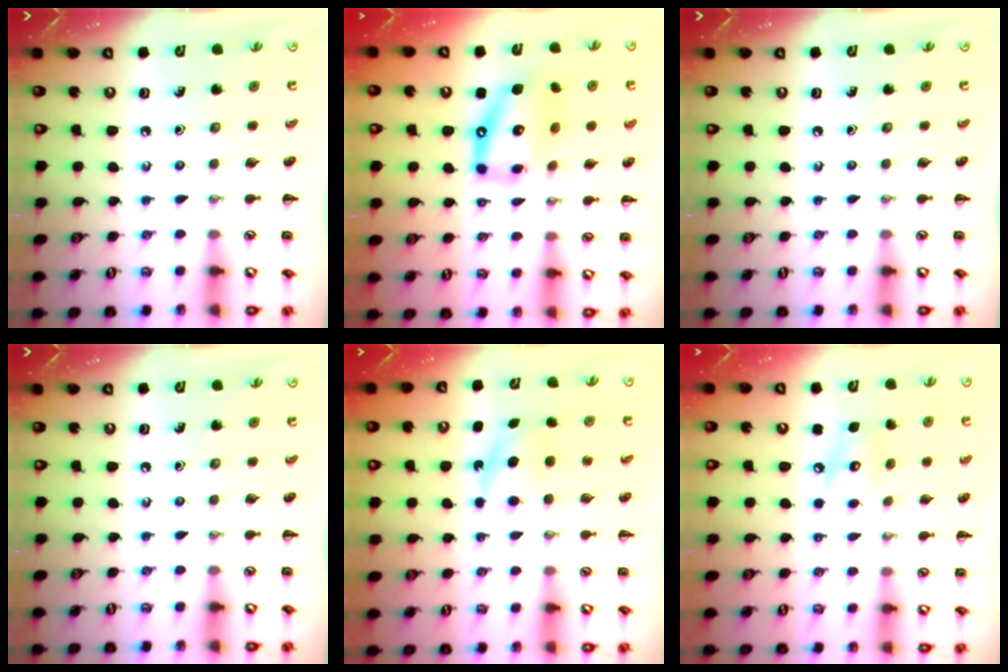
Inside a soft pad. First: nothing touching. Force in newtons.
{"total": 12.2, "press": 11.9, "slide": 2.5}
{"total": 0.0}
{"total": 0.0}
{"total": 5.0, "press": 4.8, "slide": 1.4}
{"total": 6.7, "press": 6.6, "slide": 1.1}